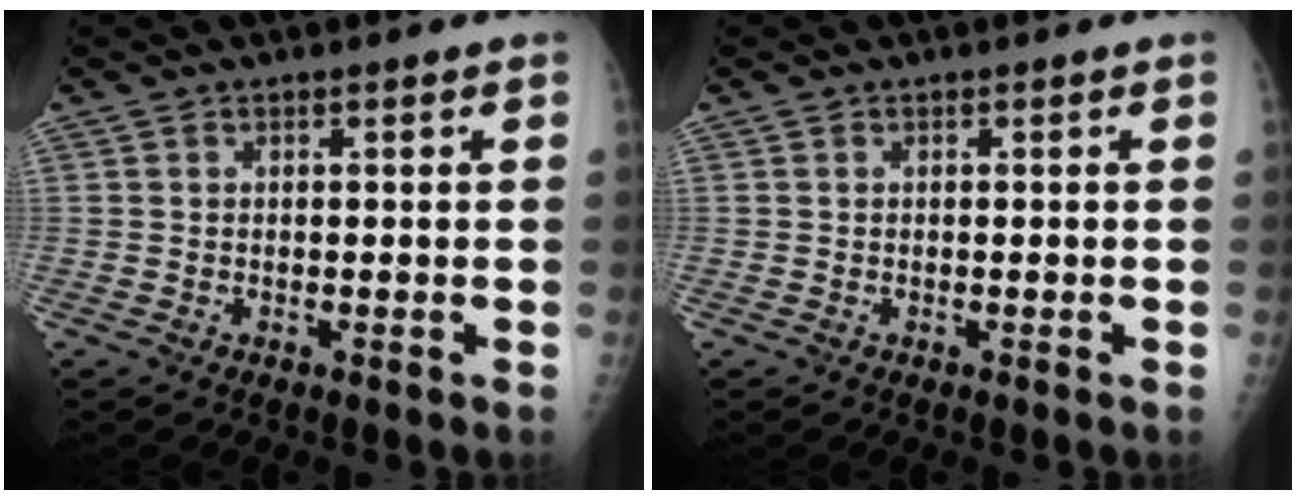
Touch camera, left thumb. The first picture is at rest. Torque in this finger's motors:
{"motor_torque": [0.00, 0.00, 0.00, 0.00, 0.00]}